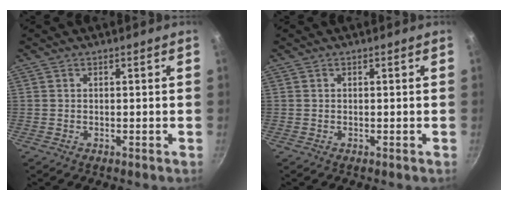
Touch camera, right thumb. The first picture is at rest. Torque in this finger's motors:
{"motor_torque": [-0.05, 0.13, -0.28, 0.11, 0.01]}